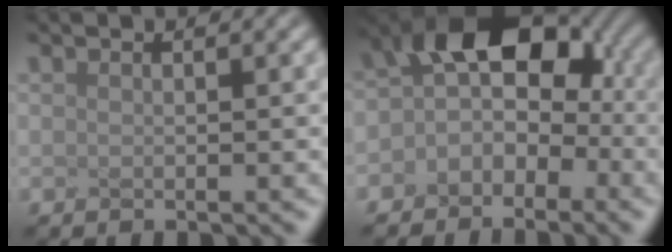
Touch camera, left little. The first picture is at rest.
{"total": 5.1, "force": [-2.1, 3.4, 3.2], "torque": [-0.062, 0.004, -0.012]}